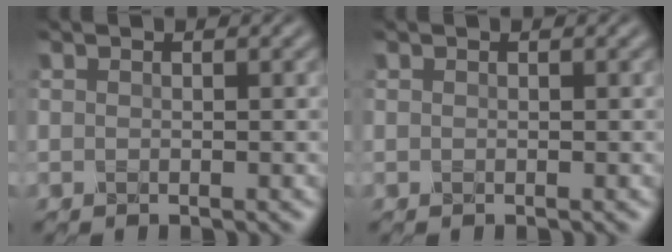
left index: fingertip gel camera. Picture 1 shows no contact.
{"total": 0.0}